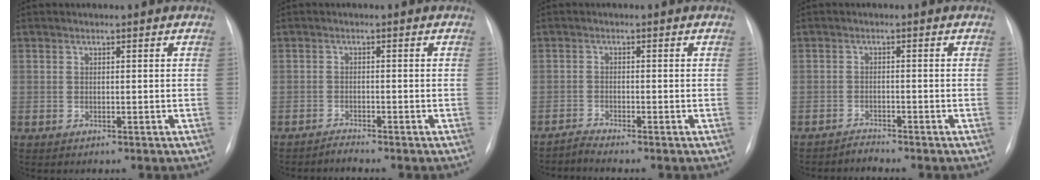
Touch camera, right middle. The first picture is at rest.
{"total": 1.3, "force": [-1.2, -0.3, -0.3], "torque": [0.005, -0.007, -0.020]}
{"total": 1.6, "force": [-1.5, -0.6, -0.3], "torque": [0.004, -0.011, -0.029]}
{"total": 1.6, "force": [-1.4, -0.3, -0.6], "torque": [0.017, -0.010, -0.023]}